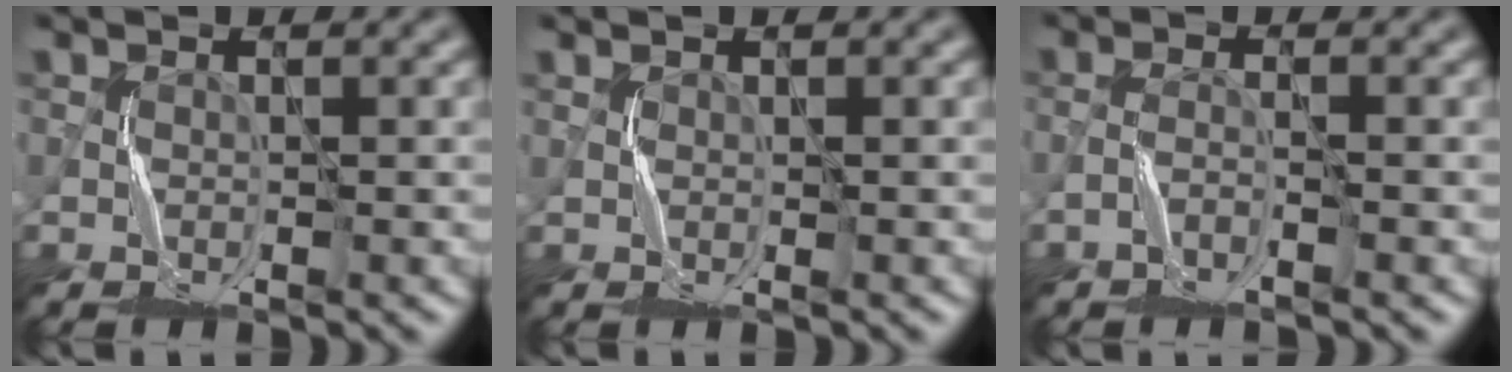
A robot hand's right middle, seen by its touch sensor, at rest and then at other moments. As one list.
[{"total": 0.5, "force": [0.4, 0.1, 0.3], "torque": [-0.006, -0.002, 0.010]}, {"total": 1.0, "force": [-0.9, -0.1, 0.4], "torque": [-0.013, 0.006, -0.023]}]